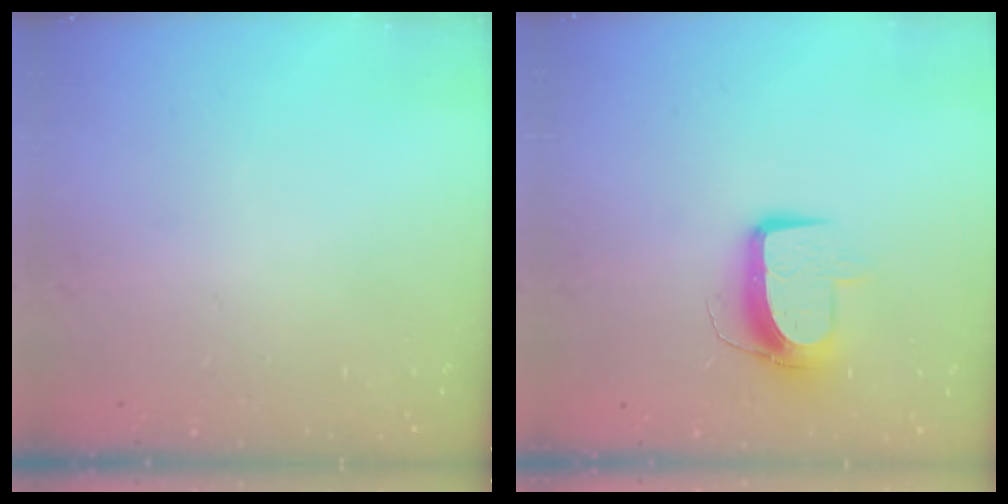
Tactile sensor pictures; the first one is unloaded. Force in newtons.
{"total": 10.3, "press": 10.3, "slide": 0.8}